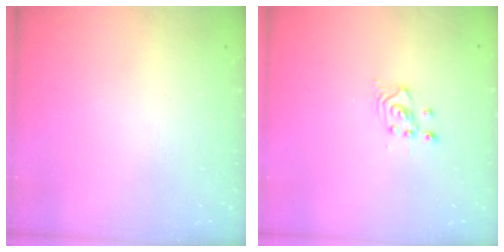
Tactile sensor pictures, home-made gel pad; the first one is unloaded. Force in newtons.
{"total": 2.5, "press": 2.5, "slide": 0.3}